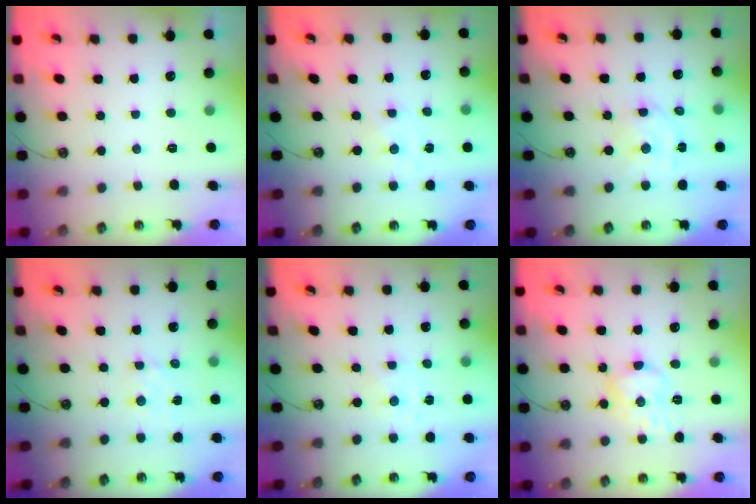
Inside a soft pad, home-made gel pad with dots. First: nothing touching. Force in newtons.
{"total": 0.0}
{"total": 6.4, "press": 6.3, "slide": 1.0}
{"total": 2.8, "press": 2.7, "slide": 0.4}
{"total": 0.0}
{"total": 8.7, "press": 8.7, "slide": 0.2}